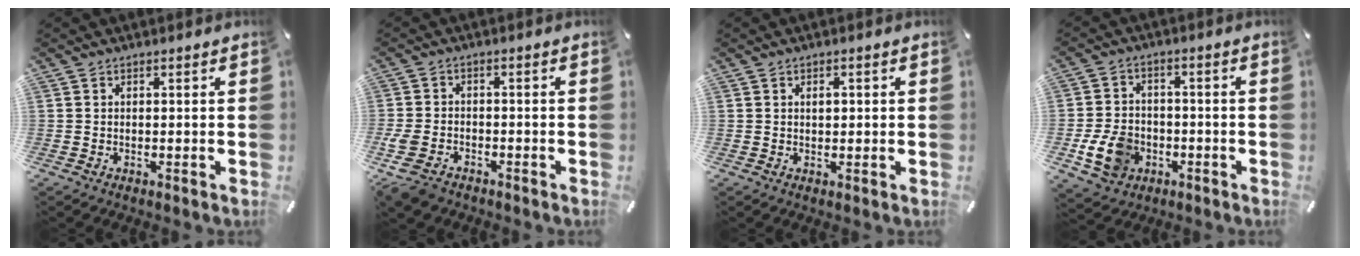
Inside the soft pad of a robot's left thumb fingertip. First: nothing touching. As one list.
[{"total": 5.9, "force": [-3.8, 3.7, 2.7], "torque": [-0.073, 0.009, -0.074]}, {"total": 1.5, "force": [0.4, 1.0, 1.1], "torque": [-0.017, 0.001, 0.004]}, {"total": 9.4, "force": [-2.8, 7.5, 4.9], "torque": [-0.103, 0.009, -0.053]}]